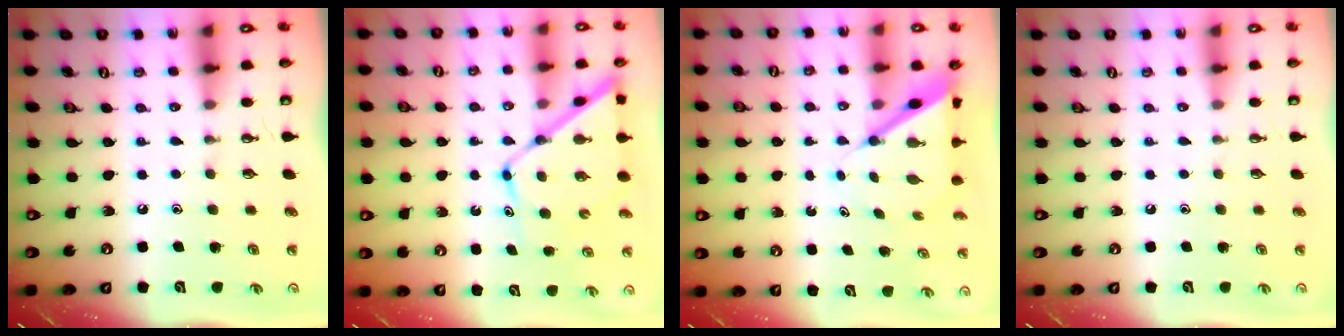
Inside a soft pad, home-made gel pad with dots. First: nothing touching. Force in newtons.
{"total": 10.7, "press": 10.7, "slide": 1.1}
{"total": 7.5, "press": 7.4, "slide": 0.7}
{"total": 0.0}